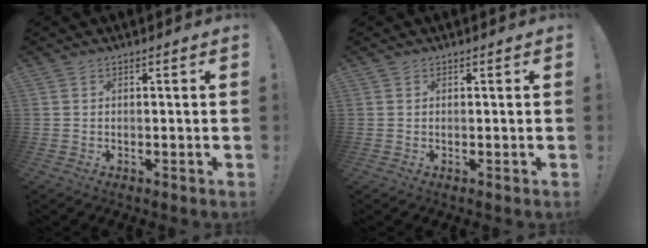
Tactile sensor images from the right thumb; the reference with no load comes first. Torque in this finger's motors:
{"motor_torque": [-0.16, -0.14, 0.12, -0.02, -0.03]}